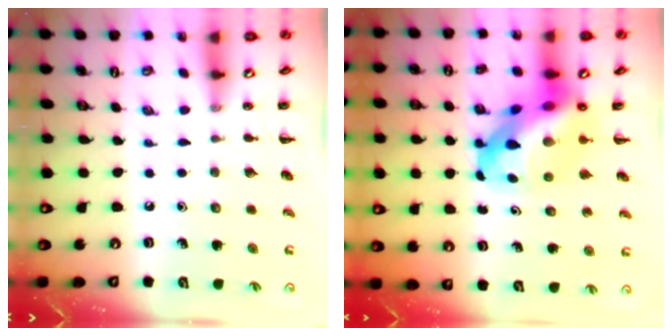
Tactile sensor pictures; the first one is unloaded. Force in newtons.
{"total": 13.8, "press": 13.3, "slide": 3.6}